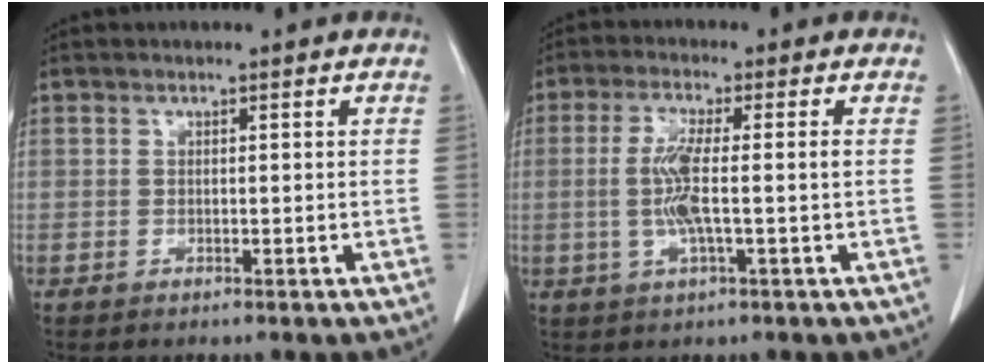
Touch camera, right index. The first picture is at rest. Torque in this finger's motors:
{"motor_torque": [0.41, 0.17, 0.21, 0.08]}